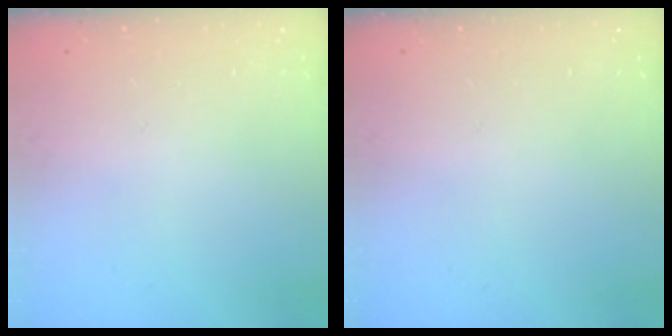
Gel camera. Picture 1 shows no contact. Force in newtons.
{"total": 0.0}